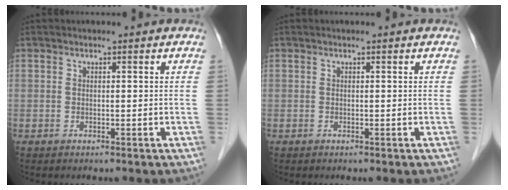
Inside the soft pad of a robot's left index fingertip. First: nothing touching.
{"total": 0.0}